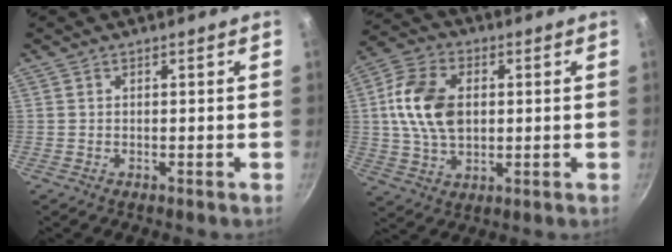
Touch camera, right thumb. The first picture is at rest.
{"total": 13.5, "force": [1.5, 9.0, 10.0], "torque": [-0.171, 0.006, 0.021]}